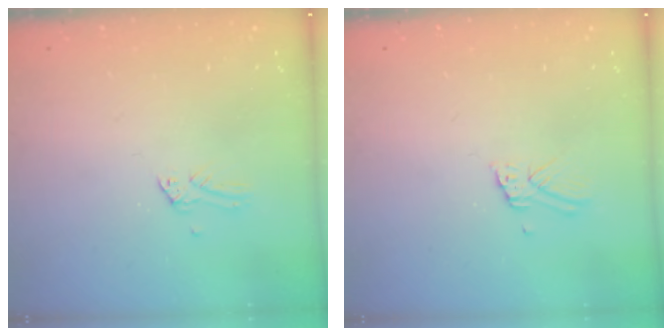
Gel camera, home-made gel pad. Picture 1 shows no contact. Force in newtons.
{"total": 2.9, "press": 2.9, "slide": 0.1}